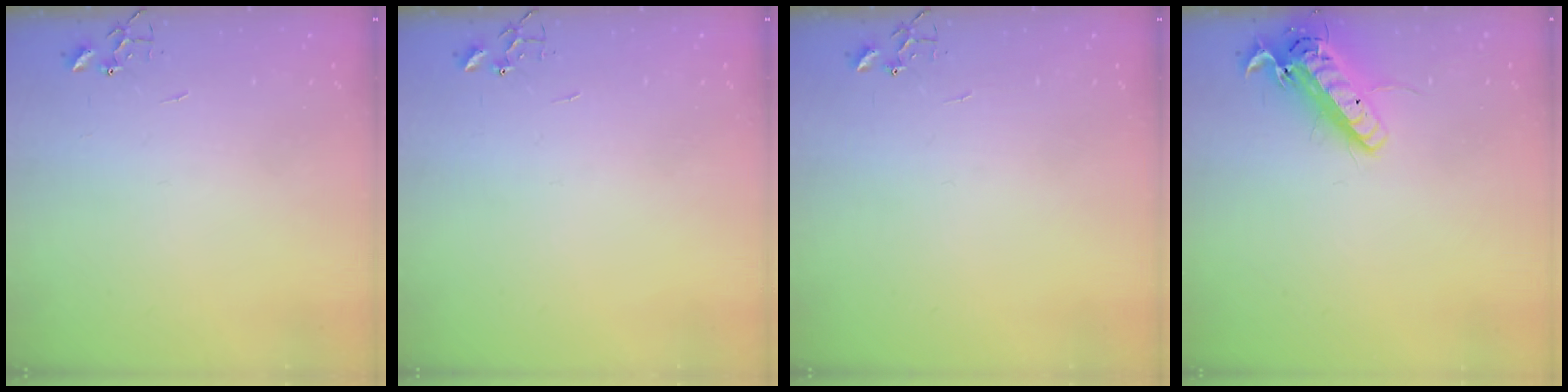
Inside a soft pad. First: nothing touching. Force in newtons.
{"total": 0.0}
{"total": 0.0}
{"total": 15.0, "press": 14.7, "slide": 3.0}